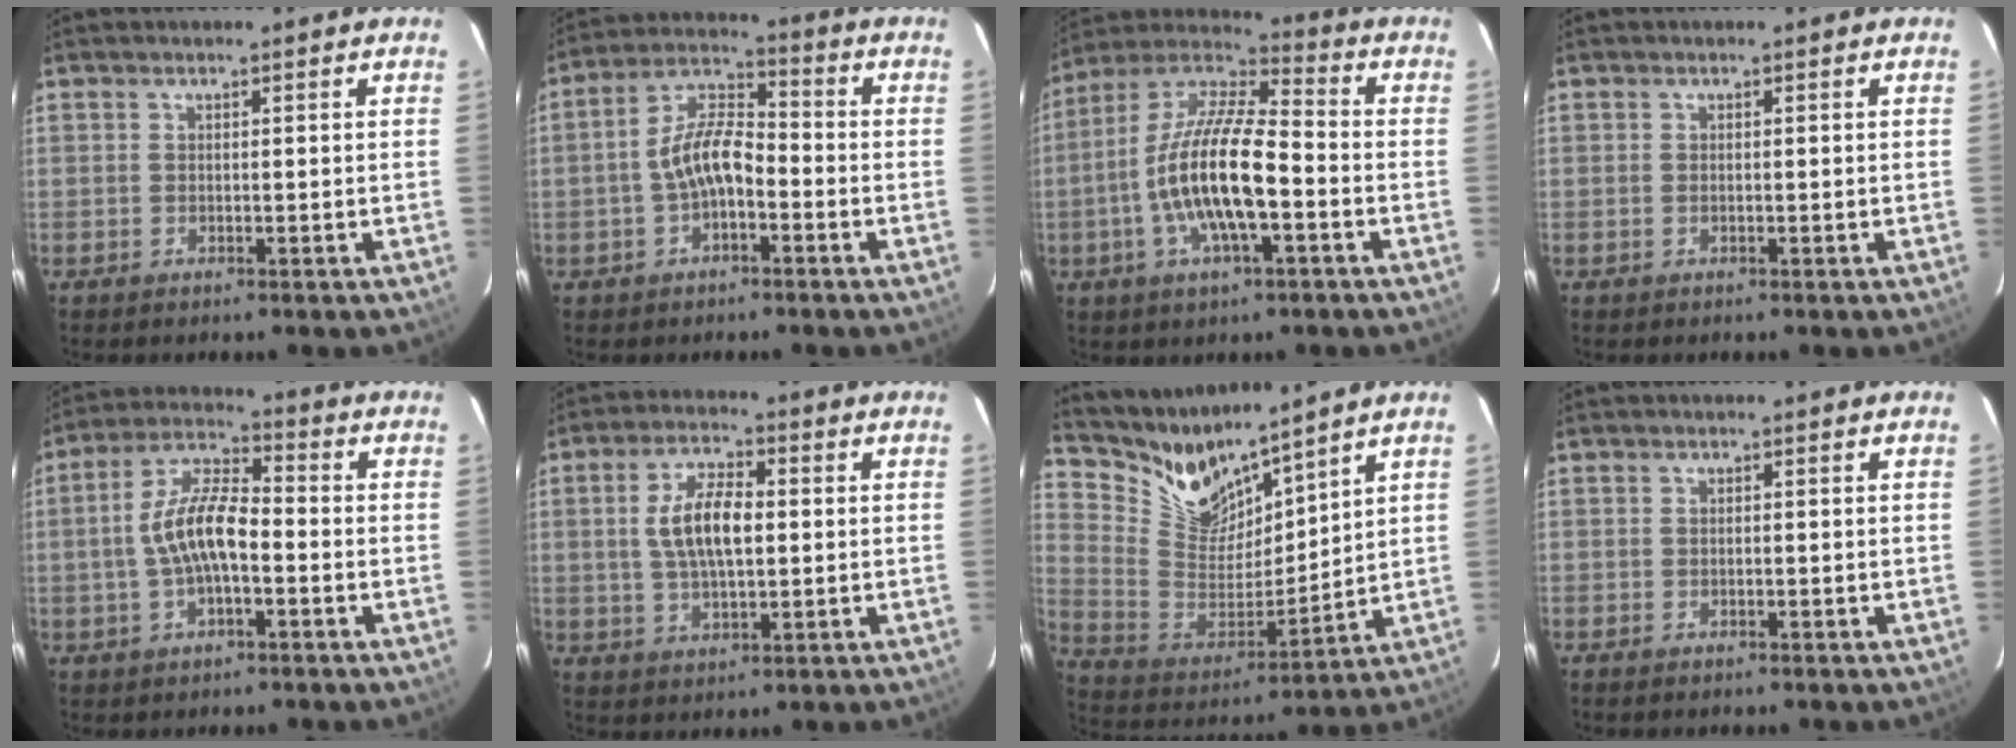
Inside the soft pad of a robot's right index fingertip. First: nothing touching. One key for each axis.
{"total": 8.6, "fx": -2.5, "fy": 4.2, "fz": 7.1, "tx": -0.143, "ty": 0.024, "tz": -0.044}
{"total": 16.6, "fx": -4.2, "fy": 5.0, "fz": 15.3, "tx": -0.300, "ty": -0.003, "tz": -0.083}
{"total": 0.0}
{"total": 10.2, "fx": -2.0, "fy": 4.0, "fz": 9.2, "tx": -0.189, "ty": 0.016, "tz": -0.038}
{"total": 9.3, "fx": 0.7, "fy": 4.2, "fz": 8.2, "tx": -0.159, "ty": 0.011, "tz": 0.016}
{"total": 11.9, "fx": 10.5, "fy": 4.0, "fz": 3.8, "tx": -0.094, "ty": -0.018, "tz": 0.217}
{"total": 0.7, "fx": -0.6, "fy": 0.2, "fz": 0.2, "tx": -0.007, "ty": -0.002, "tz": -0.013}